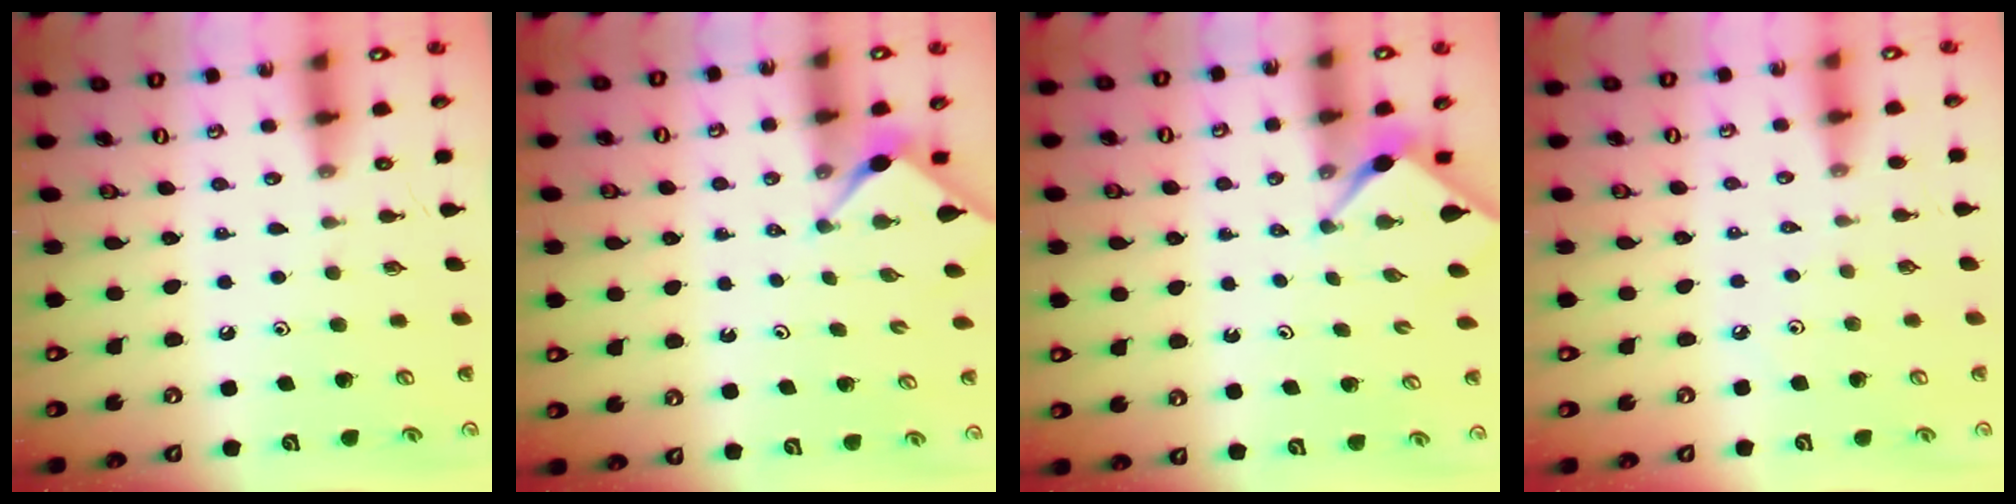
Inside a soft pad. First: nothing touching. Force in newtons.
{"total": 3.0, "press": 3.0, "slide": 0.3}
{"total": 3.0, "press": 3.0, "slide": 0.4}
{"total": 0.8, "press": 0.7, "slide": 0.3}